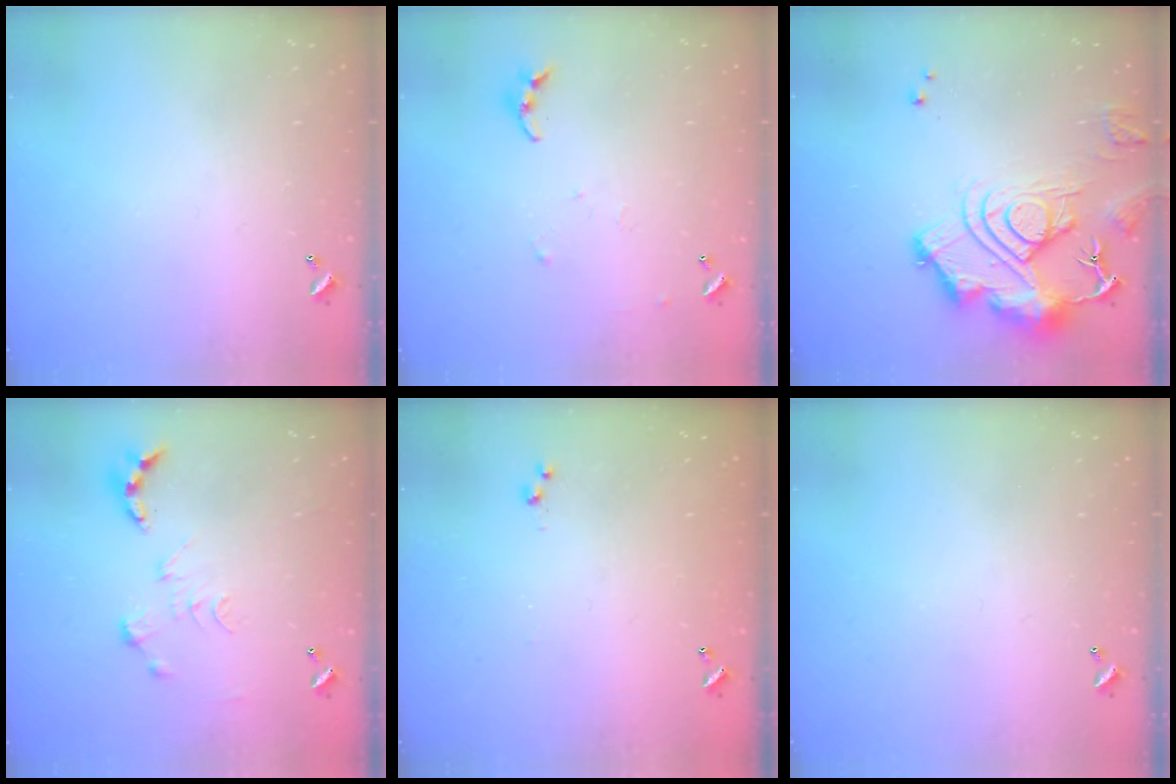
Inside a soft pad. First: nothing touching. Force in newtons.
{"total": 4.1, "press": 4.1, "slide": 0.4}
{"total": 16.2, "press": 16.1, "slide": 1.7}
{"total": 0.0}
{"total": 3.0, "press": 3.0, "slide": 0.4}
{"total": 0.0}